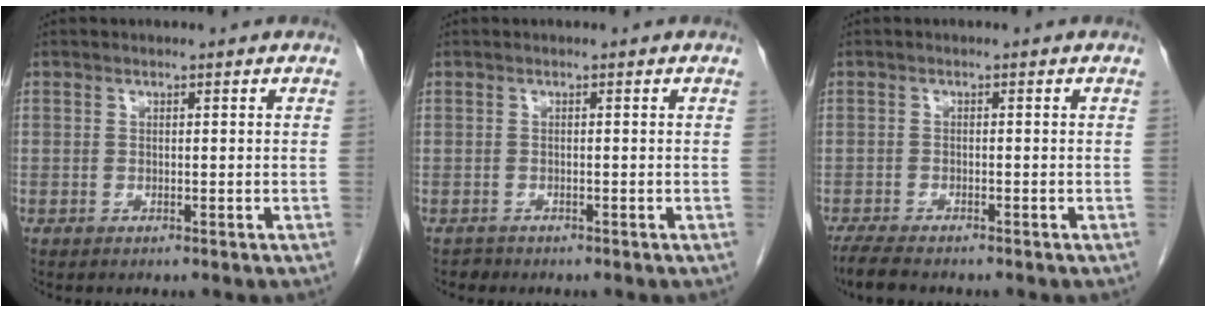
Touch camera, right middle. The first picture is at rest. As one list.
[{"total": 0.8, "force": [-0.7, 0.4, -0.1], "torque": [-0.002, 0.001, -0.015]}, {"total": 4.1, "force": [-3.5, 0.8, 1.9], "torque": [-0.040, -0.013, -0.060]}]